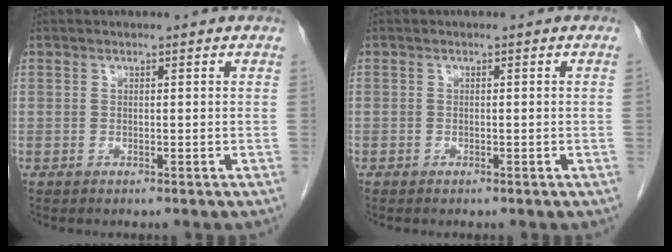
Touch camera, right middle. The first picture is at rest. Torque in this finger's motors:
{"motor_torque": [0.84, -1.30, -0.12, -0.21]}